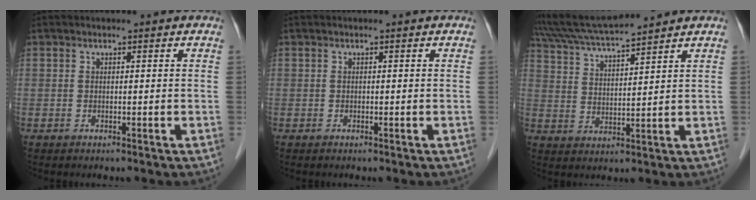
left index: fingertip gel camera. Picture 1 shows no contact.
{"total": 0.0}
{"total": 10.7, "force": [10.0, -0.9, 3.8], "torque": [-0.080, 0.025, 0.182]}